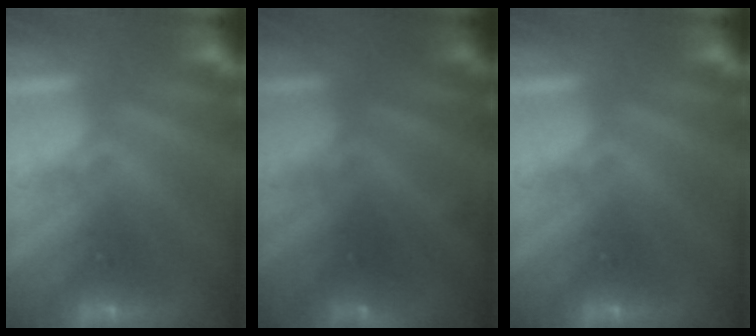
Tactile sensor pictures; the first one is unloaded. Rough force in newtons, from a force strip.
{"total": 1.2}
{"total": 0.0}